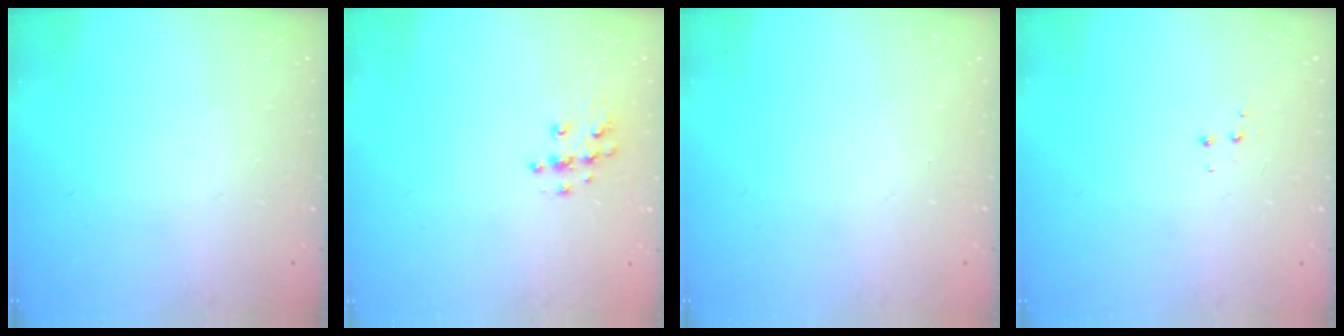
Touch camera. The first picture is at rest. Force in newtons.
{"total": 7.8, "press": 7.8, "slide": 0.2}
{"total": 0.0}
{"total": 3.3, "press": 3.2, "slide": 0.4}